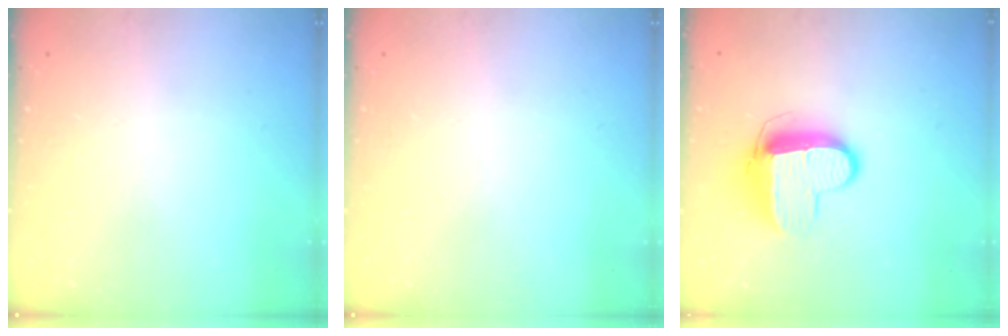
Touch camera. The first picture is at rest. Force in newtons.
{"total": 0.0}
{"total": 10.8, "press": 10.8, "slide": 0.9}